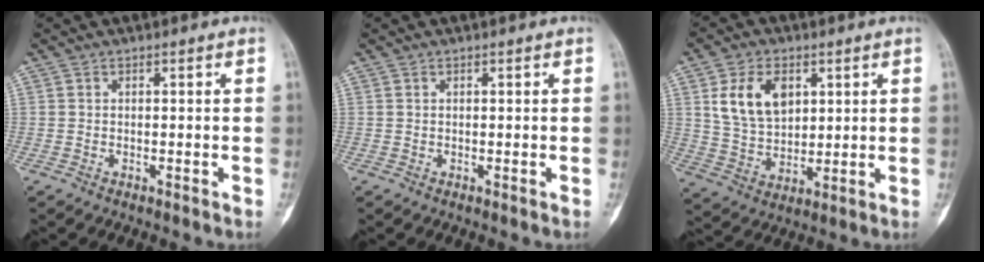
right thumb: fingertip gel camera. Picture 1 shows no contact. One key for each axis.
{"total": 0.0}
{"total": 11.1, "fx": 3.9, "fy": 7.4, "fz": 7.4, "tx": -0.114, "ty": -0.013, "tz": 0.080}